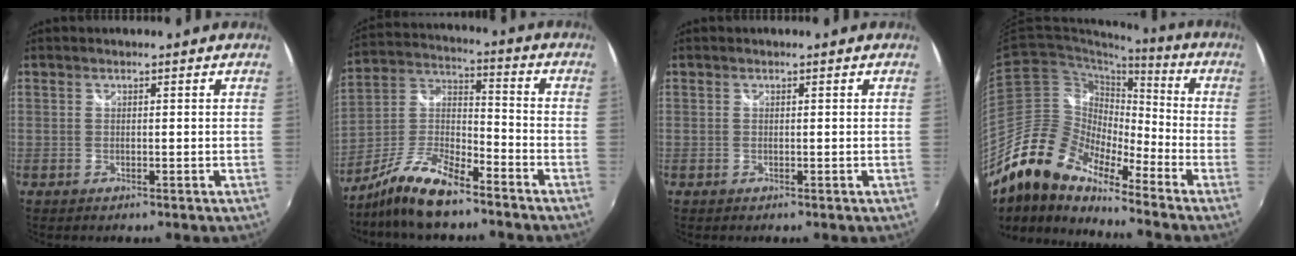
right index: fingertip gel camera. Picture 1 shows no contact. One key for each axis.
{"total": 13.3, "fx": -9.5, "fy": 3.8, "fz": 8.4, "tx": -0.187, "ty": 0.000, "tz": -0.182}
{"total": 0.0}
{"total": 16.2, "fx": -12.6, "fy": 6.2, "fz": 8.1, "tx": -0.143, "ty": -0.001, "tz": -0.252}